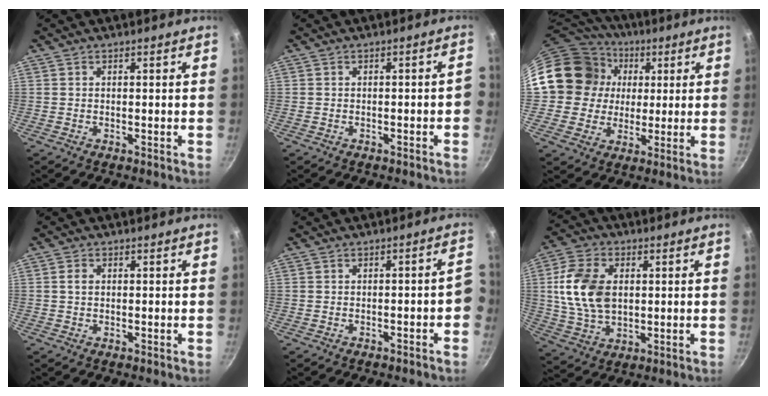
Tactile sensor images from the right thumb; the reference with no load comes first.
{"total": 2.7, "force": [-1.0, 0.9, 2.4], "torque": [-0.030, 0.020, -0.007]}
{"total": 18.0, "force": [2.7, 16.4, 6.9], "torque": [-0.112, 0.021, 0.046]}
{"total": 1.5, "force": [0.2, 1.1, 0.9], "torque": [-0.015, 0.005, 0.003]}
{"total": 3.9, "force": [-1.5, 1.2, 3.5], "torque": [-0.035, 0.032, -0.012]}
{"total": 13.5, "force": [1.8, 9.0, 9.8], "torque": [-0.175, -0.003, 0.035]}